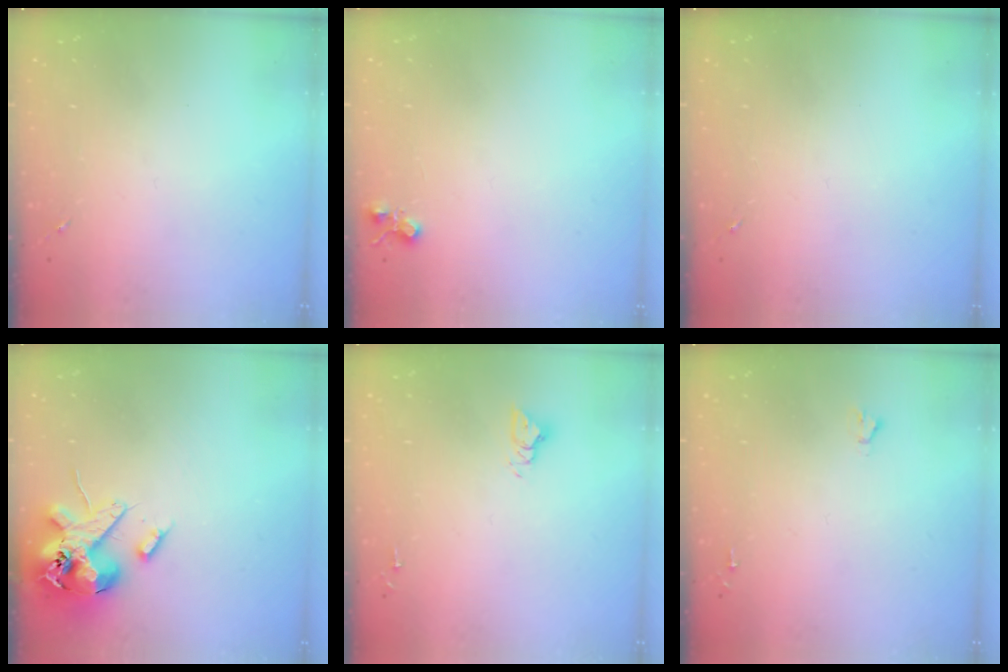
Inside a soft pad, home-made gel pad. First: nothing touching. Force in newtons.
{"total": 4.8, "press": 4.8, "slide": 0.7}
{"total": 0.0}
{"total": 16.3, "press": 16.1, "slide": 2.7}
{"total": 4.8, "press": 4.8, "slide": 0.4}
{"total": 1.6, "press": 1.6, "slide": 0.1}